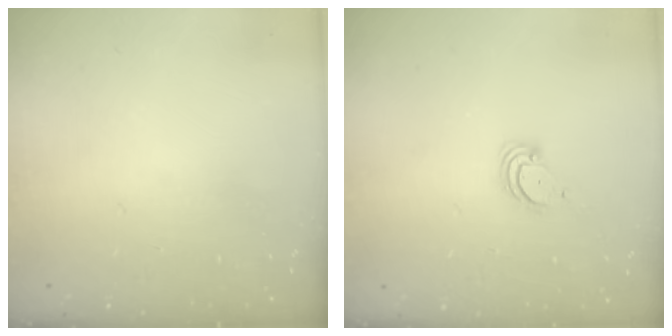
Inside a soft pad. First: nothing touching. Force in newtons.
{"total": 3.4, "press": 3.3, "slide": 0.3}